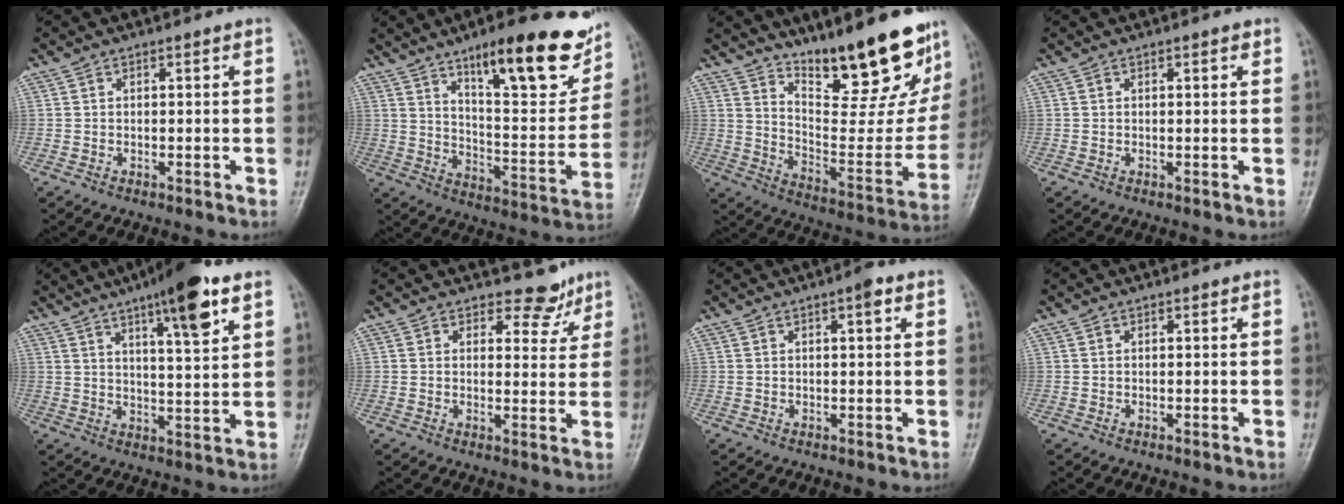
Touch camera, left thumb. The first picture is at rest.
{"total": 22.6, "force": [13.8, 6.4, 16.7], "torque": [-0.194, -0.063, 0.208]}
{"total": 25.1, "force": [18.0, 7.5, 15.8], "torque": [-0.188, -0.108, 0.271]}
{"total": 1.0, "force": [0.5, 0.4, 0.7], "torque": [-0.008, 0.000, 0.006]}
{"total": 13.2, "force": [7.5, 2.7, 10.5], "torque": [-0.147, -0.030, 0.112]}
{"total": 4.8, "force": [4.0, 2.7, 0.5], "torque": [0.020, -0.033, 0.047]}
{"total": 2.4, "force": [1.1, 0.7, 2.0], "torque": [-0.026, 0.001, 0.012]}
{"total": 0.0}